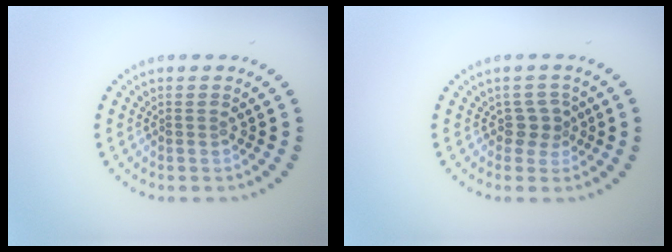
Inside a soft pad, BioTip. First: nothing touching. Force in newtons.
{"total": 1.9, "press": 1.4, "slide": 1.4}